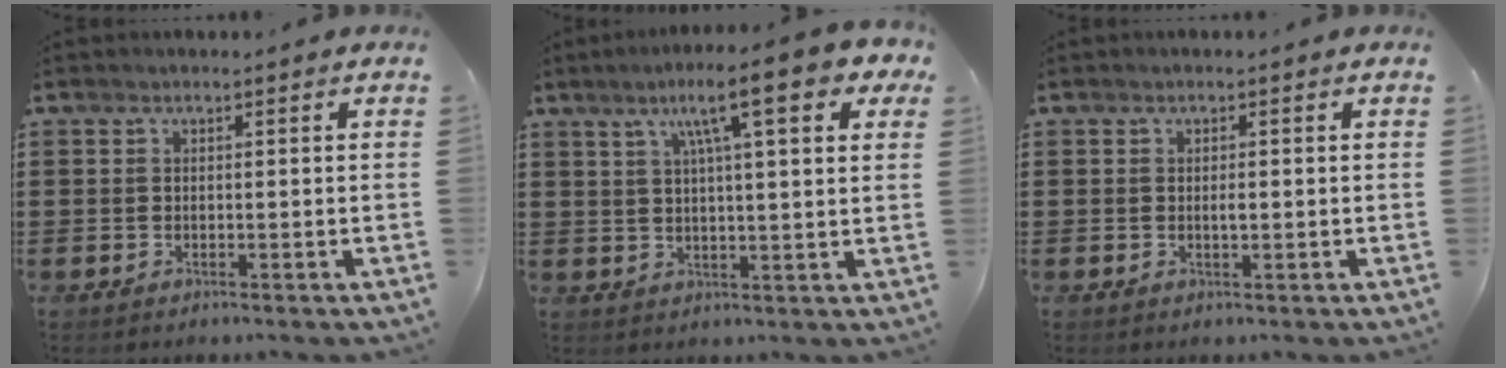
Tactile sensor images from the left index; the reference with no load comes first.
{"total": 10.9, "force": [6.1, 1.5, 8.9], "torque": [-0.155, -0.011, 0.094]}
{"total": 1.1, "force": [0.0, 0.3, 1.1], "torque": [-0.021, 0.000, -0.001]}